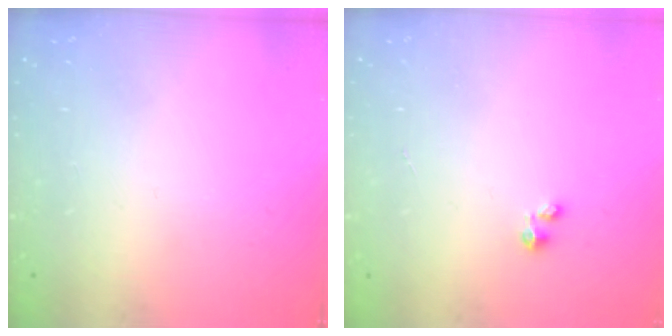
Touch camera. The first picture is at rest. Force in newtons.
{"total": 0.0}